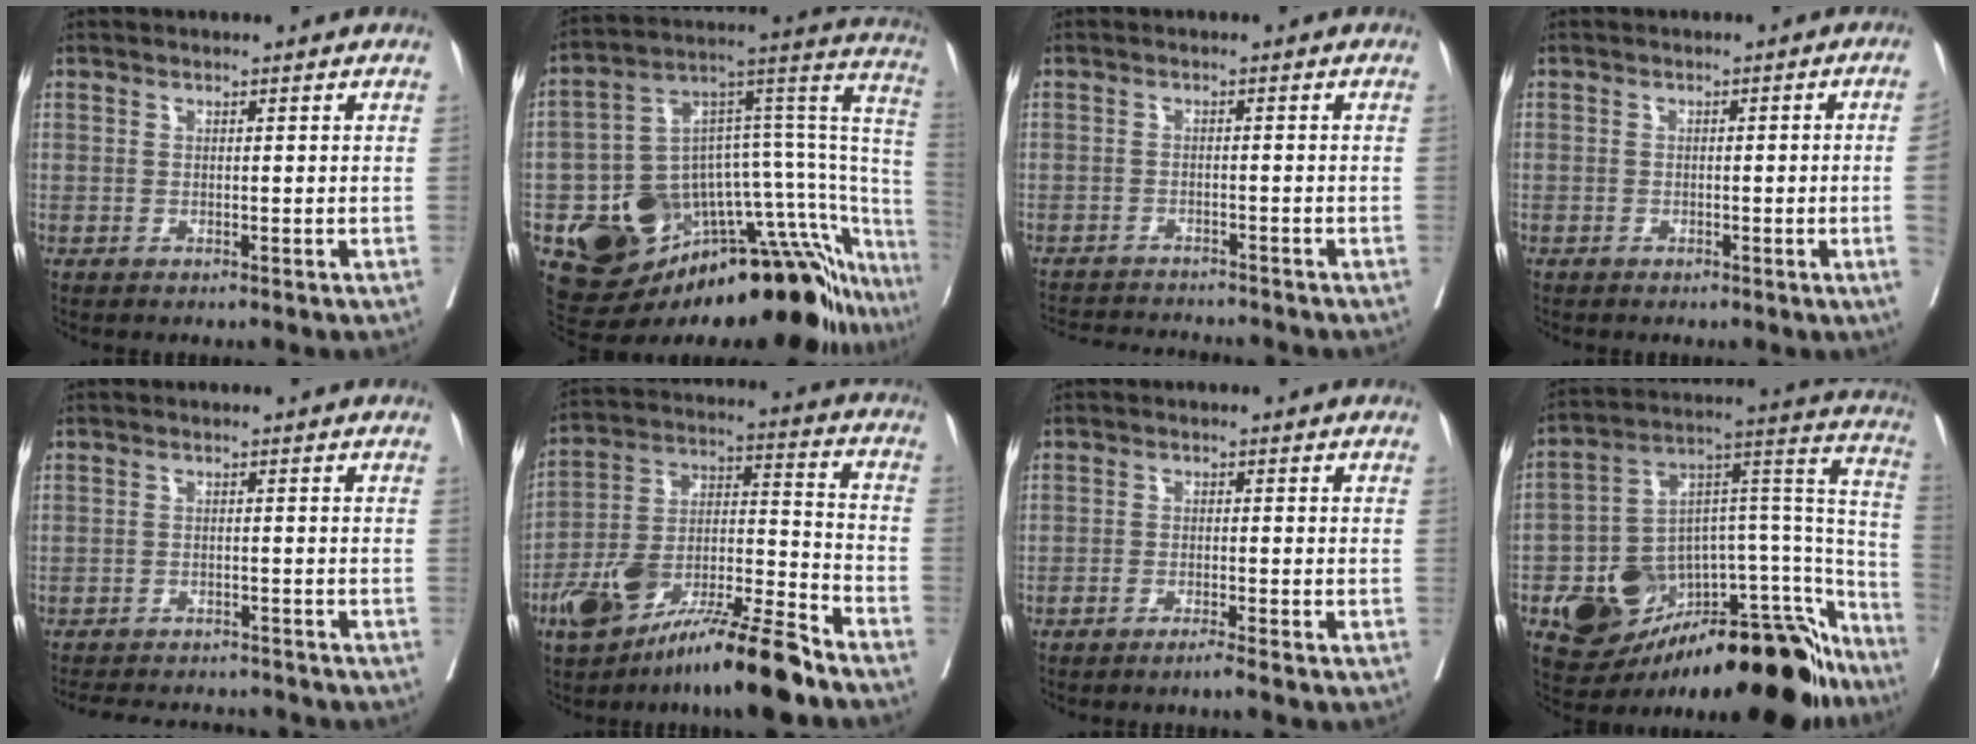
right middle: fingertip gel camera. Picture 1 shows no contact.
{"total": 27.8, "force": [-16.9, 9.6, 20.0], "torque": [-0.181, 0.060, -0.231]}
{"total": 9.3, "force": [-9.0, 0.7, 2.3], "torque": [-0.032, -0.002, -0.129]}
{"total": 3.5, "force": [-0.8, -0.6, 3.3], "torque": [-0.040, 0.004, -0.009]}
{"total": 10.8, "force": [-10.2, 2.3, 2.8], "torque": [-0.050, 0.006, -0.135]}
{"total": 18.2, "force": [-12.8, 2.4, 12.6], "torque": [-0.228, 0.006, -0.224]}
{"total": 2.1, "force": [-1.8, -0.2, 1.1], "torque": [-0.021, 0.000, -0.034]}
{"total": 29.8, "force": [-19.5, 11.4, 19.4], "torque": [-0.190, 0.033, -0.273]}